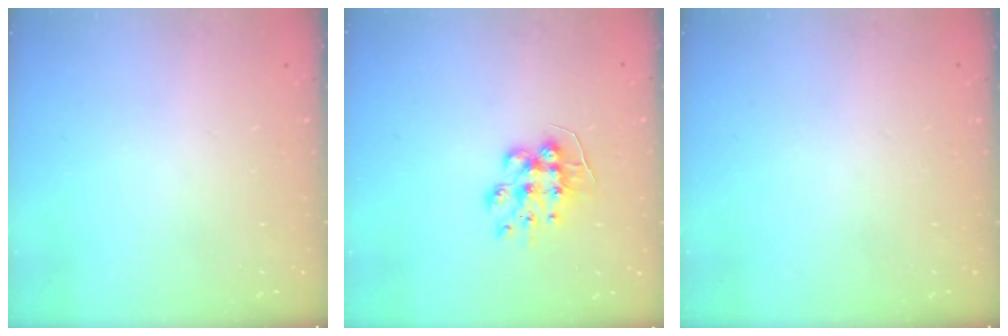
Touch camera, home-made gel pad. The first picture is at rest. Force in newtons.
{"total": 9.0, "press": 9.0, "slide": 0.4}
{"total": 0.0}